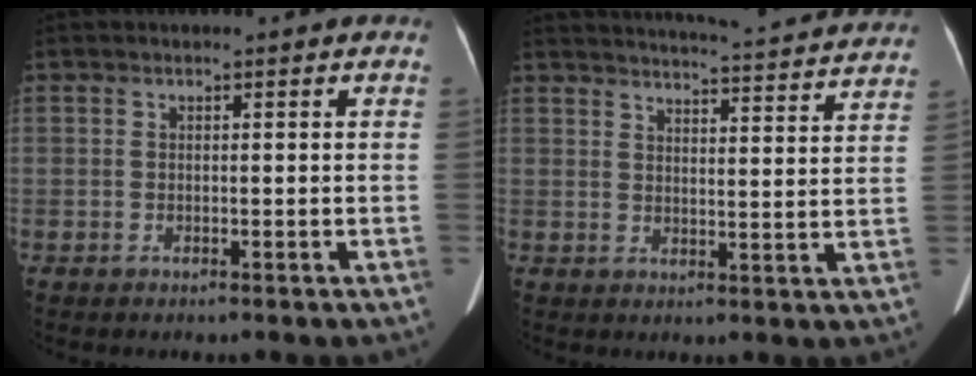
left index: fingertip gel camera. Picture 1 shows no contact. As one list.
[{"total": 24.5, "force": [23.3, 1.5, 7.4], "torque": [-0.111, -0.037, 0.278]}]